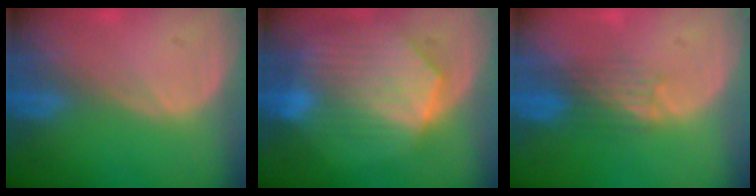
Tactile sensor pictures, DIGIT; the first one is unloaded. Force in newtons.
{"total": 9.8, "press": 8.6, "slide": 4.7}
{"total": 3.5, "press": 3.1, "slide": 1.6}